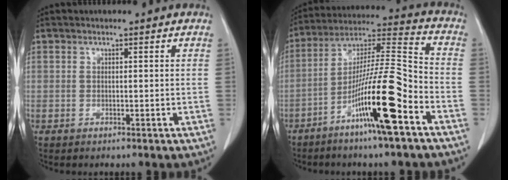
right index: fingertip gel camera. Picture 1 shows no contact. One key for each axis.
{"total": 15.9, "fx": -7.5, "fy": 0.3, "fz": 14.1, "tx": -0.257, "ty": -0.007, "tz": -0.137}